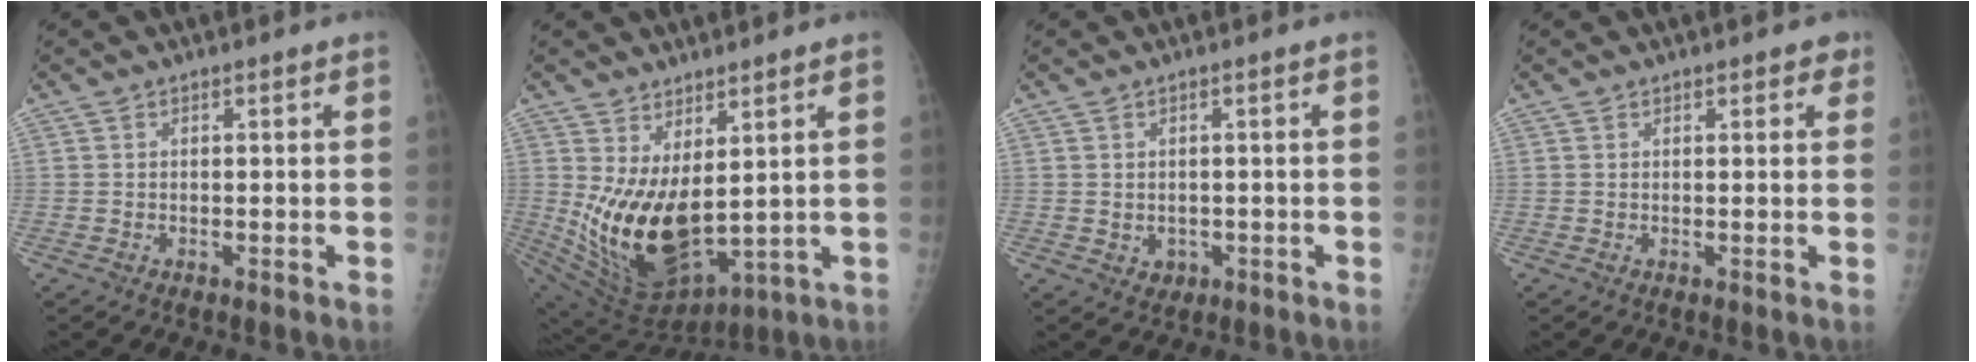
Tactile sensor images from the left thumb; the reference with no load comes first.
{"total": 15.4, "force": [2.6, 7.8, 13.0], "torque": [-0.231, -0.049, 0.080]}
{"total": 2.1, "force": [-0.3, 1.8, 0.9], "torque": [-0.008, 0.000, 0.005]}
{"total": 2.0, "force": [1.3, 1.1, 1.0], "torque": [0.008, -0.002, 0.011]}